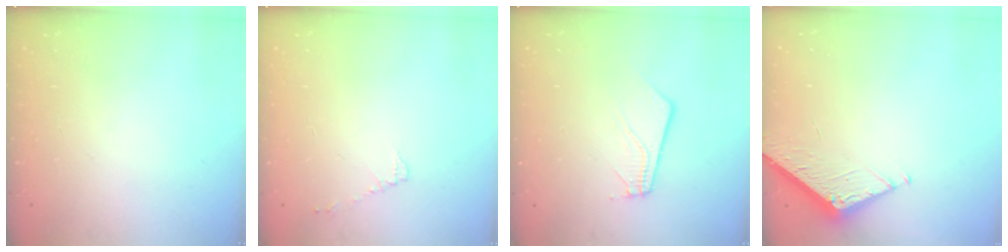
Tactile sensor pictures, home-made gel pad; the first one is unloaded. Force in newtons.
{"total": 4.3, "press": 4.3, "slide": 0.6}
{"total": 3.7, "press": 3.7, "slide": 0.2}
{"total": 4.6, "press": 4.6, "slide": 0.5}